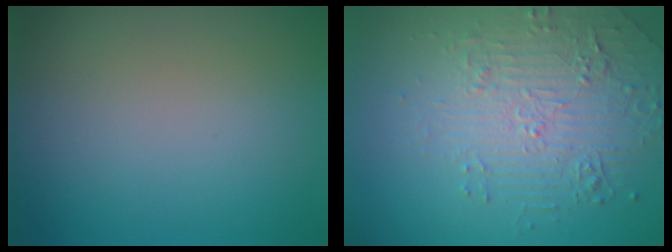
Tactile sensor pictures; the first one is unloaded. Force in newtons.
{"total": 4.9, "press": 3.7, "slide": 3.2}